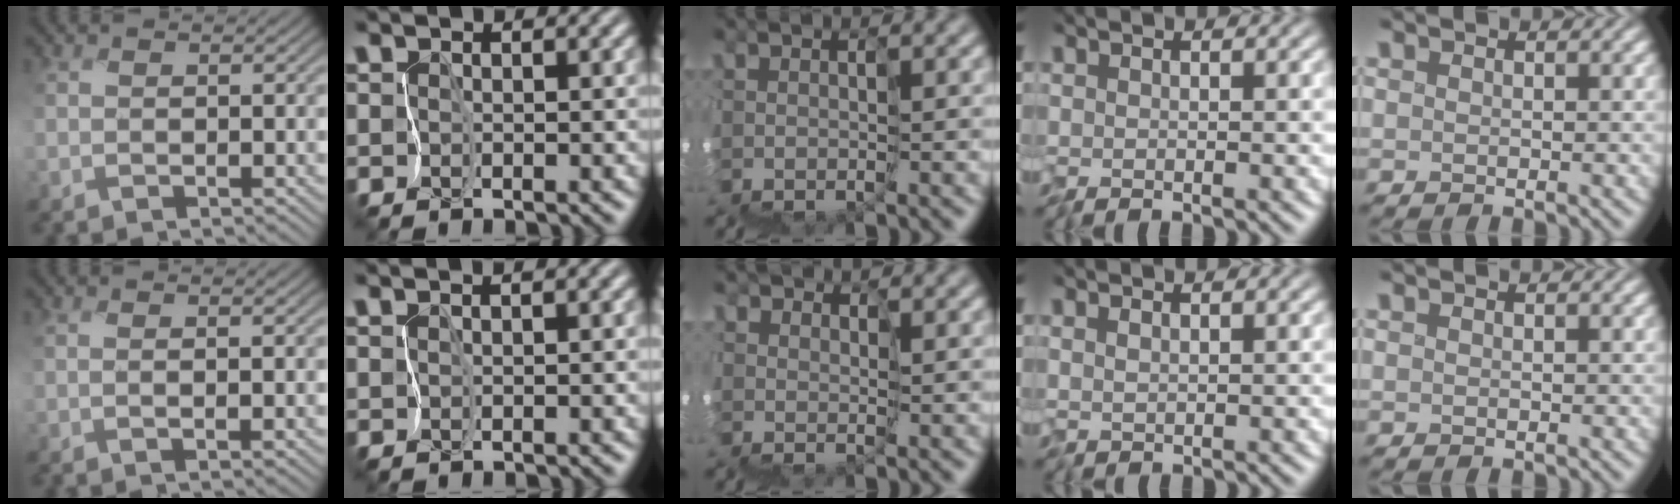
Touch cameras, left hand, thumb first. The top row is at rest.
{"thumb": {"total": 1.2, "force": [0.1, -0.2, 1.1], "torque": [-0.026, 0.002, -0.001]}, "index": {"total": 1.6, "force": [1.3, 0.1, 0.9], "torque": [-0.021, 0.004, 0.018]}, "middle": {"total": 1.7, "force": [1.6, 0.0, -0.4], "torque": [0.002, 0.013, 0.031]}, "ring": {"total": 0.8, "force": [0.4, 0.2, 0.6], "torque": [-0.015, 0.000, 0.008]}}